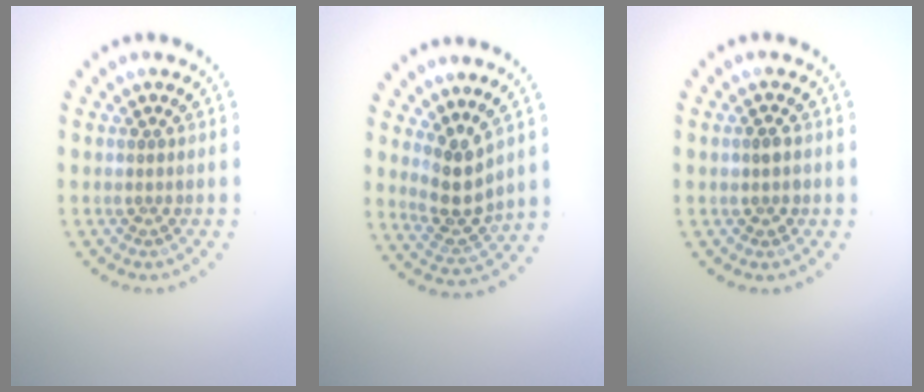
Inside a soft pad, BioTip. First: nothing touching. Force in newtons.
{"total": 3.4, "press": 3.0, "slide": 1.7}
{"total": 1.3, "press": 1.3, "slide": 0.2}